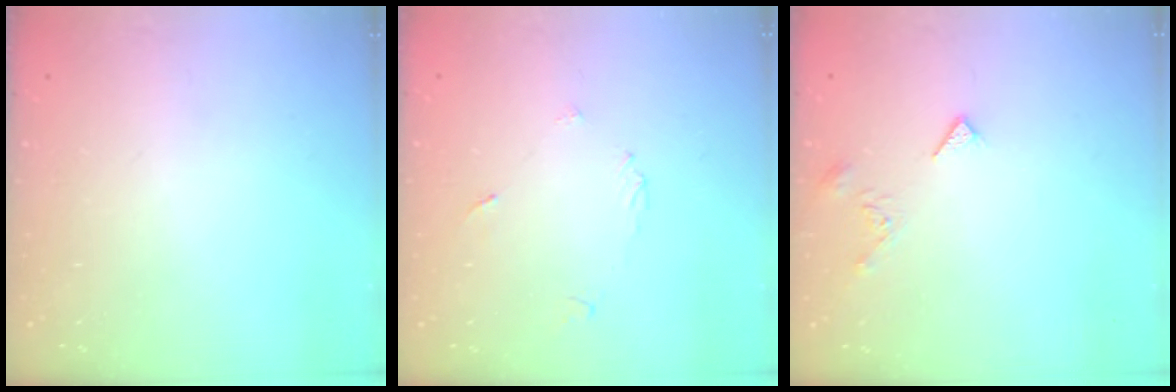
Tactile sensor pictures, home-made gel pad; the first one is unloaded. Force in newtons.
{"total": 3.6, "press": 3.6, "slide": 0.4}
{"total": 3.0, "press": 2.9, "slide": 0.4}